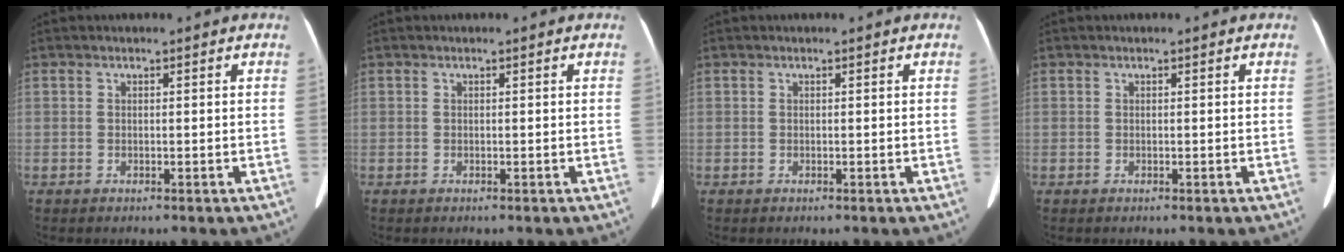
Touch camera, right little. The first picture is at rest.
{"total": 0.0}
{"total": 0.0}
{"total": 0.0}